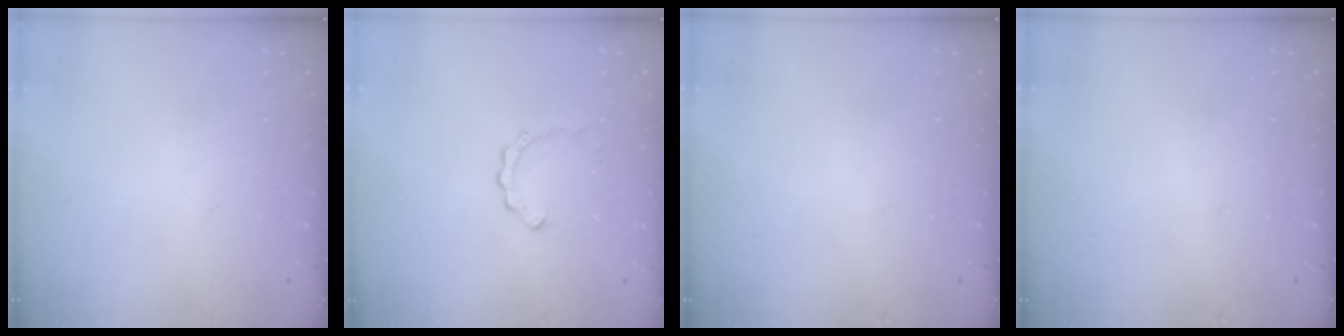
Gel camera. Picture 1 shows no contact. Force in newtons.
{"total": 2.3, "press": 2.3, "slide": 0.2}
{"total": 0.0}
{"total": 0.0}